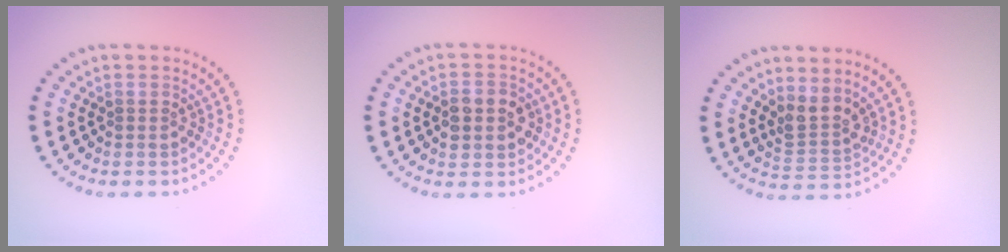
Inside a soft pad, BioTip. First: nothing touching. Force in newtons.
{"total": 3.4, "press": 3.4, "slide": 0.1}
{"total": 2.6, "press": 2.0, "slide": 1.7}